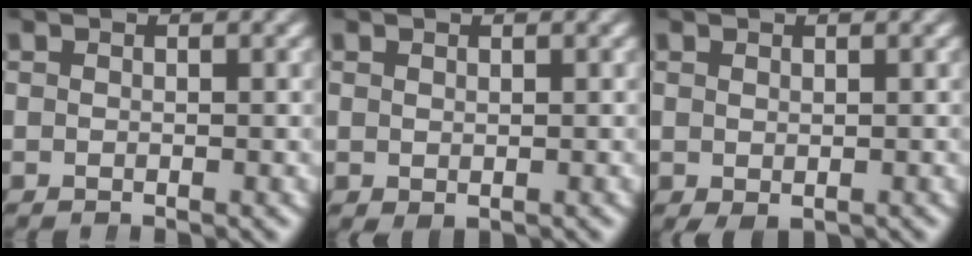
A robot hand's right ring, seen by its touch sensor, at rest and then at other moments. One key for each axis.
{"total": 0.6, "fx": 0.3, "fy": -0.3, "fz": 0.4, "tx": 0.003, "ty": -0.005, "tz": 0.016}
{"total": 0.7, "fx": 0.1, "fy": -0.1, "fz": 0.7, "tx": 0.001, "ty": -0.007, "tz": 0.015}